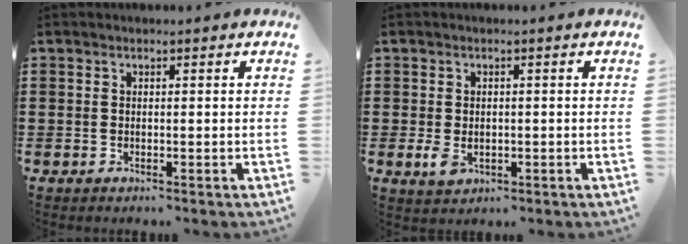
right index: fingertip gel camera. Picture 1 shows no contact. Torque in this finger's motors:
{"motor_torque": [1.61, 0.54, 0.21, 0.08]}